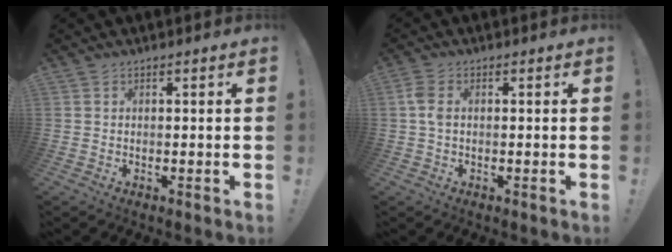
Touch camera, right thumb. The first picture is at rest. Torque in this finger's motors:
{"motor_torque": [0.77, 0.97, 0.69, -0.10, 0.03]}